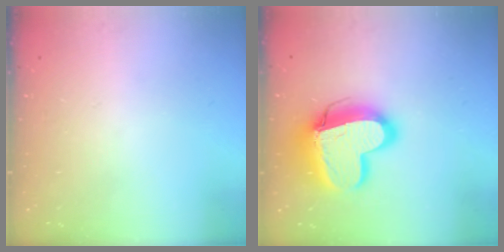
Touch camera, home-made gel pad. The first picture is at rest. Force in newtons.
{"total": 17.7, "press": 17.6, "slide": 1.5}